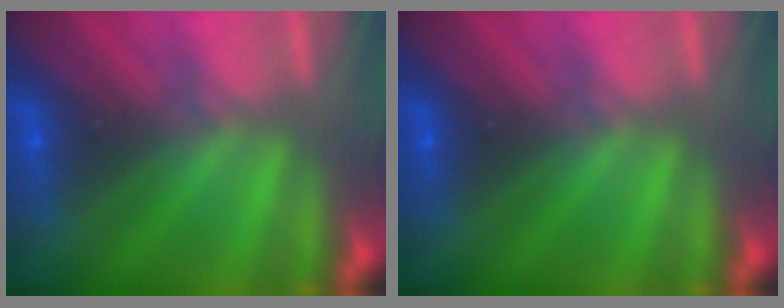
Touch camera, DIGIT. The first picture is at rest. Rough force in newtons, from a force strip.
{"total": 0.0}